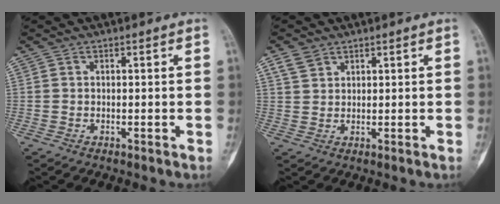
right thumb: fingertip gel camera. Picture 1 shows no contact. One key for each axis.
{"total": 2.9, "fx": 2.0, "fy": 1.7, "fz": 1.2, "tx": -0.020, "ty": -0.001, "tz": 0.043}